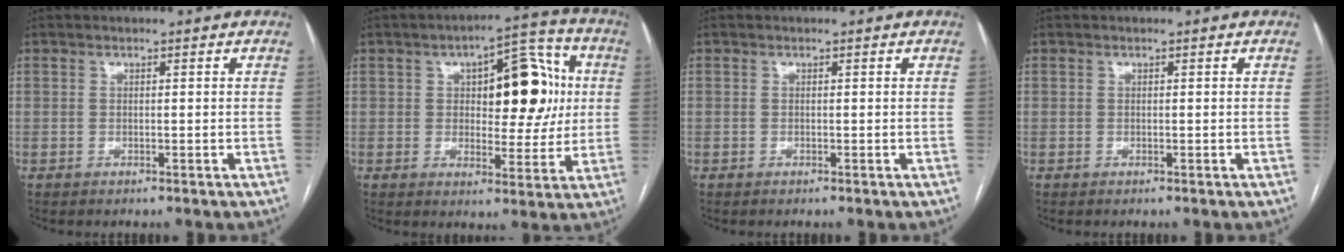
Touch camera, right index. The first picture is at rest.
{"total": 13.9, "force": [2.5, 5.9, 12.3], "torque": [-0.159, 0.037, 0.041]}
{"total": 0.0}
{"total": 0.0}